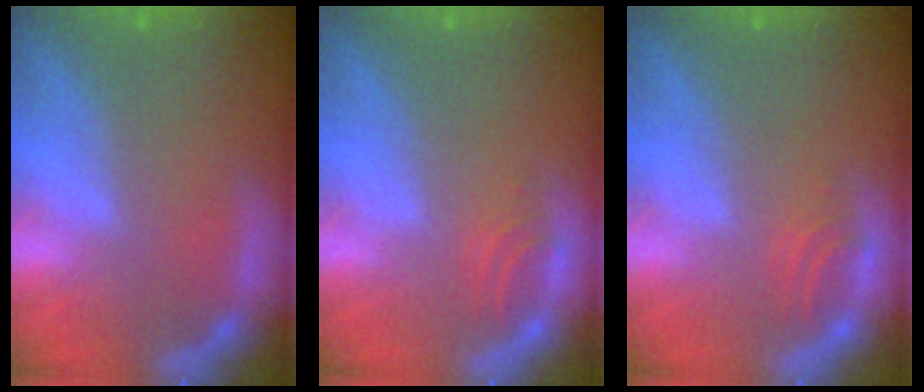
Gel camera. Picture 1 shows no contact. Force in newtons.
{"total": 1.5}
{"total": 1.5}